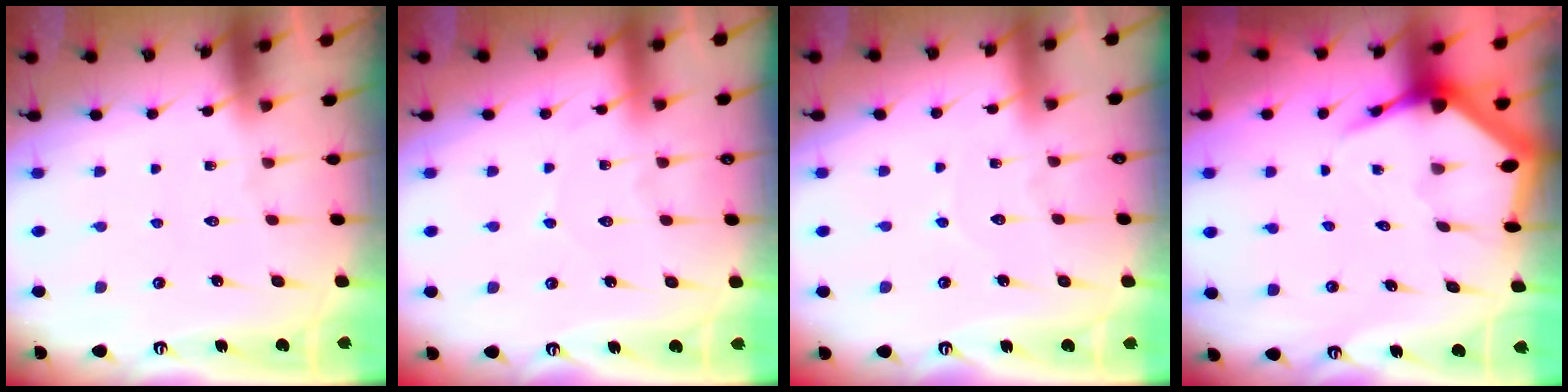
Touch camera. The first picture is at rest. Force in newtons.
{"total": 2.5, "press": 2.5, "slide": 0.3}
{"total": 4.3, "press": 4.3, "slide": 0.4}
{"total": 4.4, "press": 4.4, "slide": 0.5}